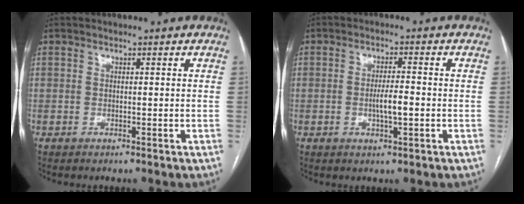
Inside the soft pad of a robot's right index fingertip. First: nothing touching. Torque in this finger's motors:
{"motor_torque": [0.93, -0.11, 0.45, 0.08]}